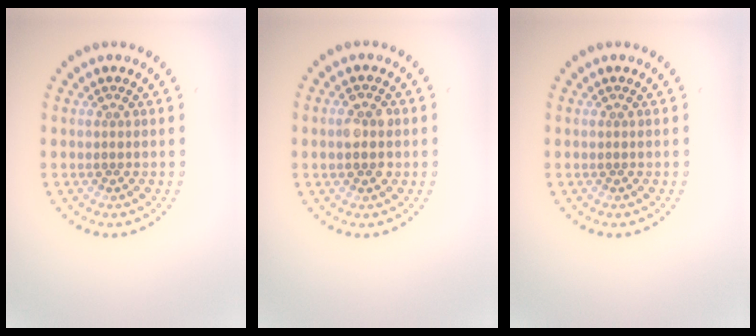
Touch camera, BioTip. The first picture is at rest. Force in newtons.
{"total": 2.8, "press": 2.8, "slide": 0.1}
{"total": 0.0}